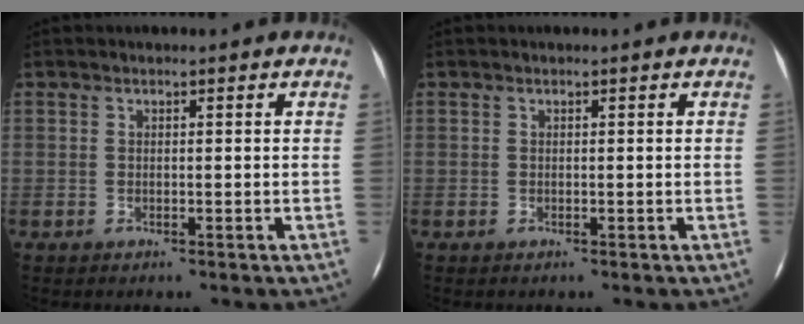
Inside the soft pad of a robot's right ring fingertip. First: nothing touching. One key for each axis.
{"total": 0.0}